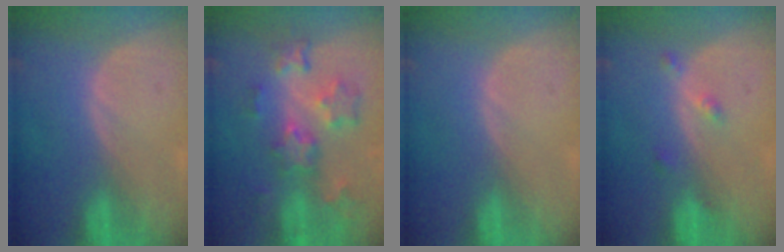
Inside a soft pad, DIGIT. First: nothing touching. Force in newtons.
{"total": 9.2, "press": 8.1, "slide": 4.4}
{"total": 0.0}
{"total": 2.4, "press": 2.0, "slide": 1.3}